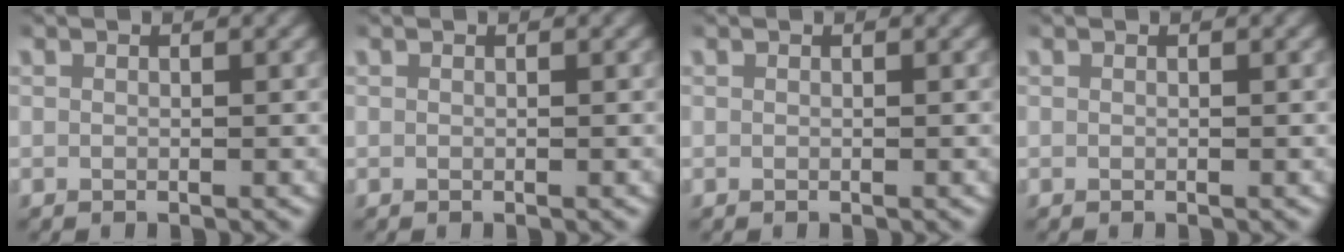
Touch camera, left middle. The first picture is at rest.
{"total": 0.0}
{"total": 0.0}
{"total": 0.0}